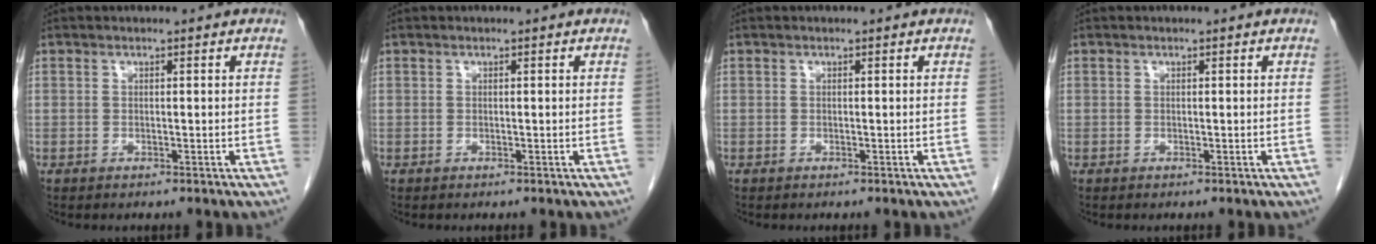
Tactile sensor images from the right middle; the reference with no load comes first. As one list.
[{"total": 0.0}, {"total": 0.0}, {"total": 0.0}]